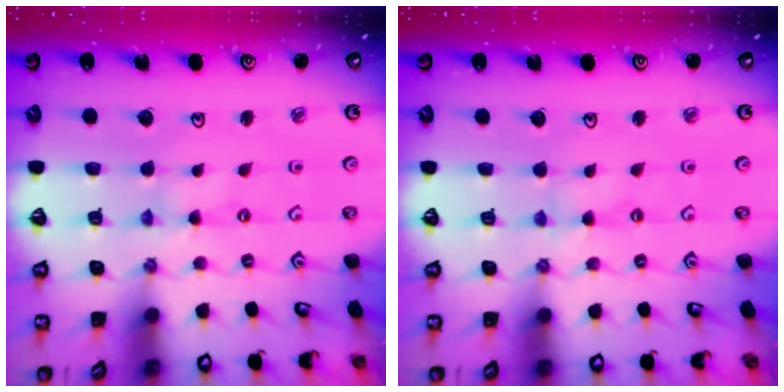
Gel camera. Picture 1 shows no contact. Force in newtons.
{"total": 1.0, "press": 0.9, "slide": 0.2}